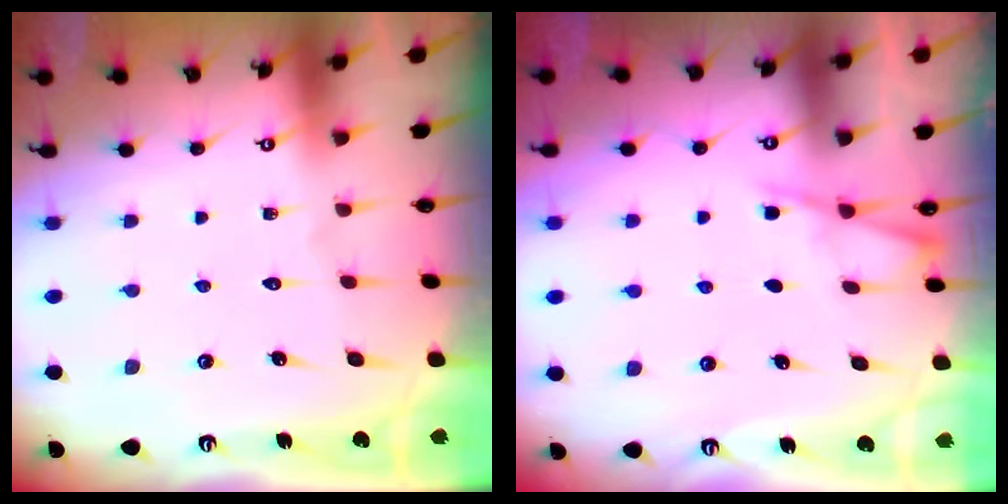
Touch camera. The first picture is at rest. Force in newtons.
{"total": 3.1, "press": 3.1, "slide": 0.5}